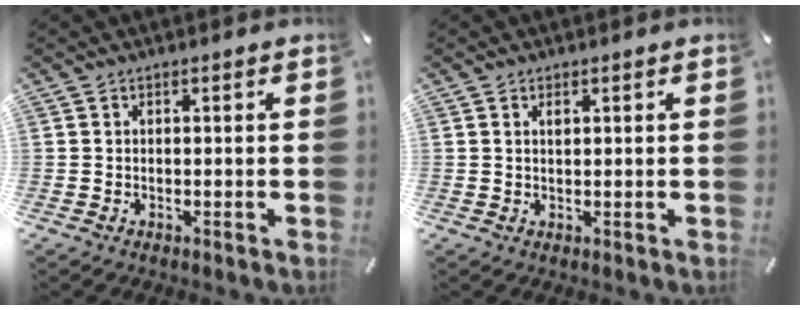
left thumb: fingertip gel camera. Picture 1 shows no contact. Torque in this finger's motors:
{"motor_torque": [0.13, -0.03, -0.03, -0.28, 0.12]}